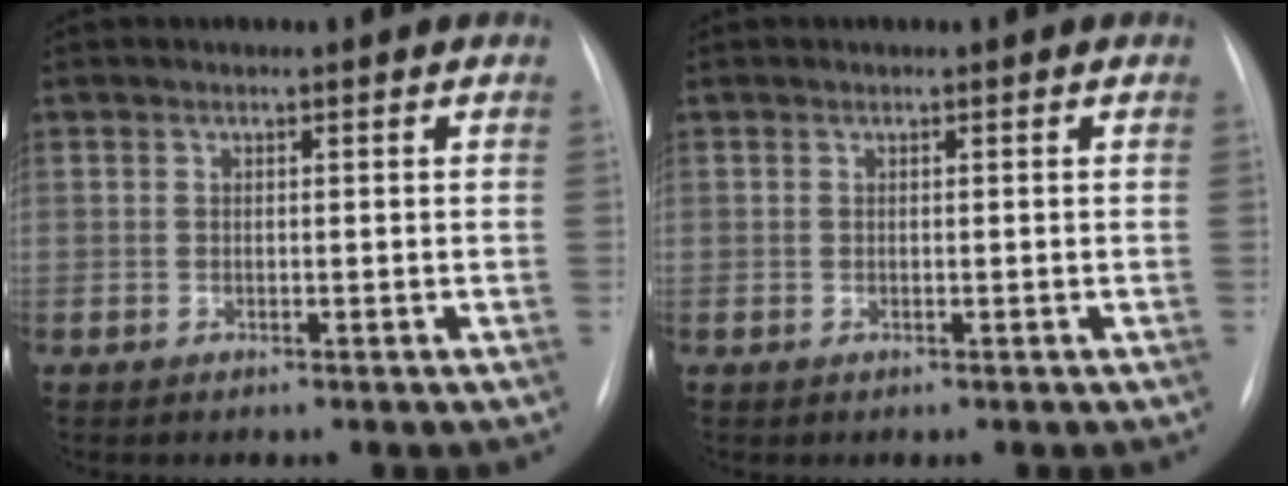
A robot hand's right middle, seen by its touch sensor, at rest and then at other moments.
{"total": 0.0}